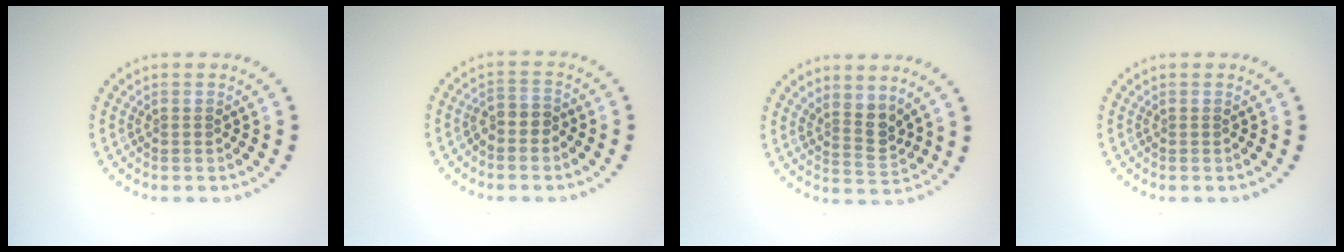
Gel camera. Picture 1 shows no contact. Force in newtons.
{"total": 1.4, "press": 1.1, "slide": 0.8}
{"total": 2.7, "press": 2.0, "slide": 1.7}
{"total": 0.0}